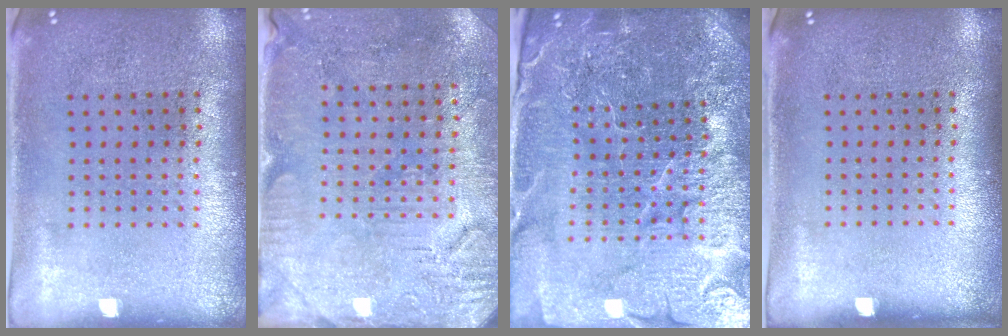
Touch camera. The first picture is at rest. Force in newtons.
{"total": 3.0, "press": 2.8, "slide": 0.9}
{"total": 5.7, "press": 5.2, "slide": 2.4}
{"total": 0.0}